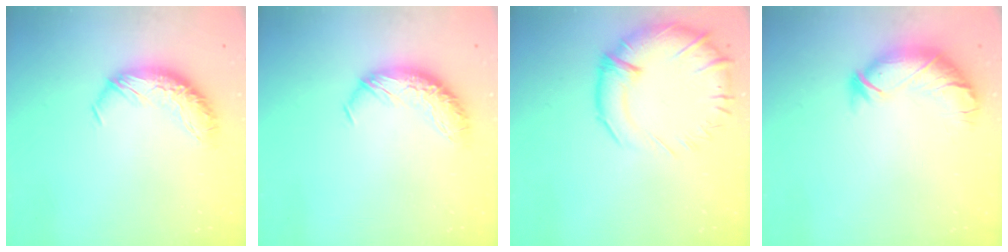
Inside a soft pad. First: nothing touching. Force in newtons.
{"total": 0.0}
{"total": 5.6, "press": 3.8, "slide": 4.1}
{"total": 3.8, "press": 3.2, "slide": 2.0}